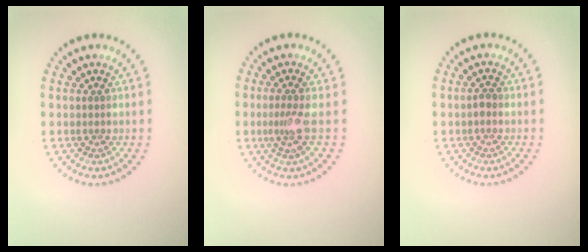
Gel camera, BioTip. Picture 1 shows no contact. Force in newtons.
{"total": 2.1, "press": 1.5, "slide": 1.5}
{"total": 0.8, "press": 0.8, "slide": 0.2}